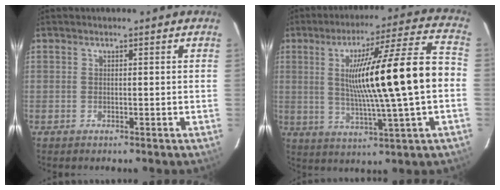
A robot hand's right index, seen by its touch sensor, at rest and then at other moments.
{"total": 18.7, "force": [0.3, -0.3, 18.7], "torque": [-0.300, 0.011, 0.003]}